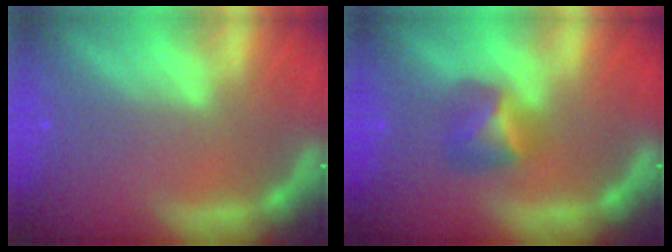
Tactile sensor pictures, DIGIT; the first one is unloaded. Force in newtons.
{"total": 2.9}